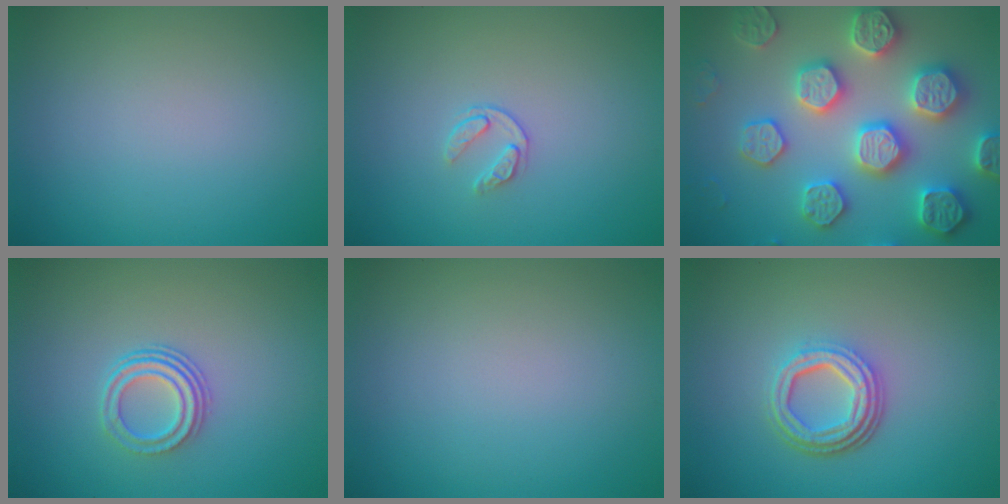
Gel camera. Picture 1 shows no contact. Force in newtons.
{"total": 1.3, "press": 0.8, "slide": 1.1}
{"total": 7.9, "press": 7.7, "slide": 1.7}
{"total": 3.0, "press": 2.2, "slide": 2.1}
{"total": 0.0}
{"total": 4.4, "press": 3.3, "slide": 3.0}